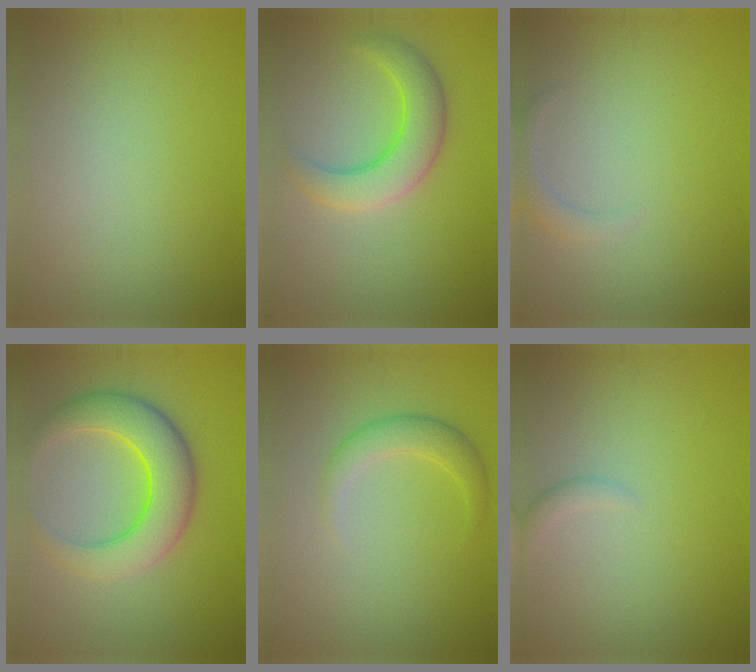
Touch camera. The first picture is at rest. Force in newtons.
{"total": 5.0, "press": 5.0, "slide": 0.3}
{"total": 1.6, "press": 1.6, "slide": 0.1}
{"total": 6.9, "press": 6.9, "slide": 0.2}
{"total": 2.5, "press": 2.5, "slide": 0.1}
{"total": 1.1, "press": 1.1, "slide": 0.2}